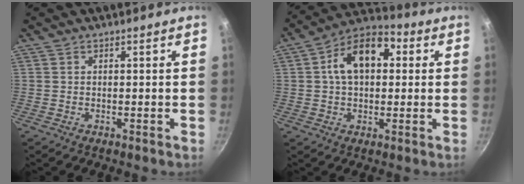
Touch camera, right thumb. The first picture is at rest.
{"total": 13.1, "force": [2.5, 8.6, 9.6], "torque": [-0.118, 0.027, 0.020]}